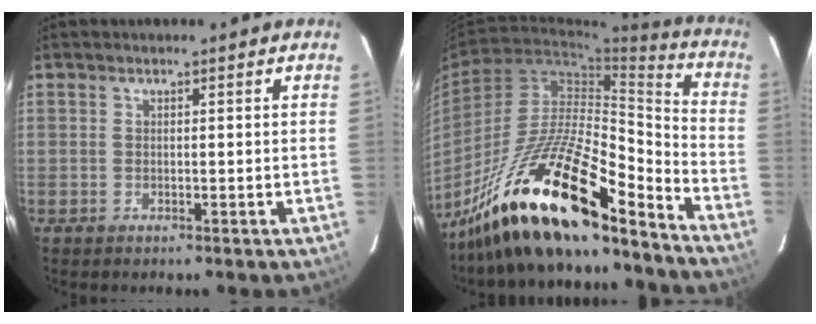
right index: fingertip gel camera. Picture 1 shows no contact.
{"total": 23.7, "force": [-17.8, 5.1, 14.7], "torque": [-0.261, -0.015, -0.315]}